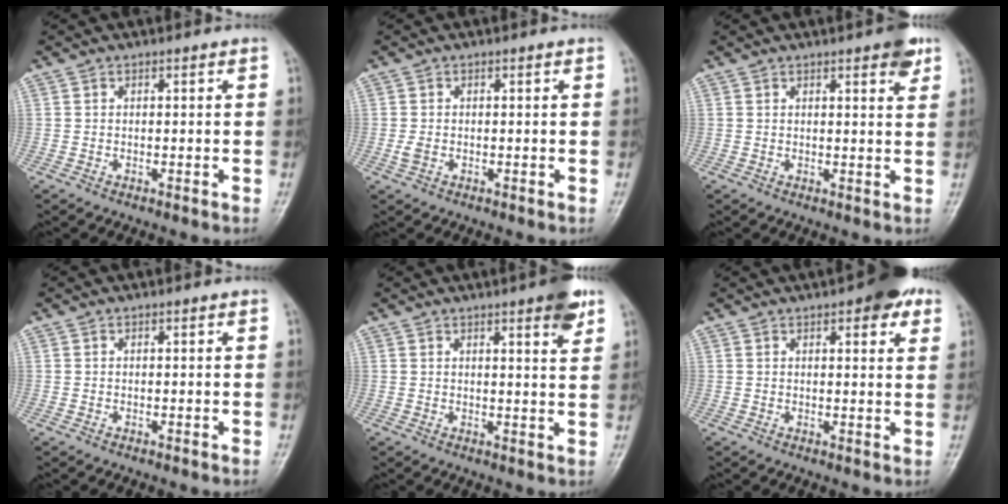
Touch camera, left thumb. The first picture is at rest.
{"total": 1.6, "force": [-0.1, 1.1, 1.2], "torque": [-0.027, 0.001, -0.001]}
{"total": 4.3, "force": [2.6, 1.1, 3.3], "torque": [-0.034, -0.011, 0.029]}
{"total": 0.0}
{"total": 5.9, "force": [3.6, 1.0, 4.6], "torque": [-0.052, -0.017, 0.044]}
{"total": 7.8, "force": [4.2, 2.9, 6.0], "torque": [-0.057, -0.011, 0.046]}